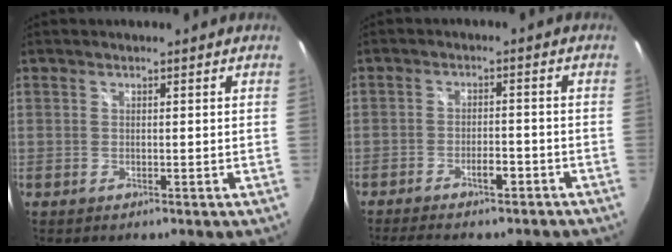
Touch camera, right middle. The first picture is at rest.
{"total": 7.2, "force": [-5.8, 2.1, 3.7], "torque": [-0.078, -0.002, -0.085]}